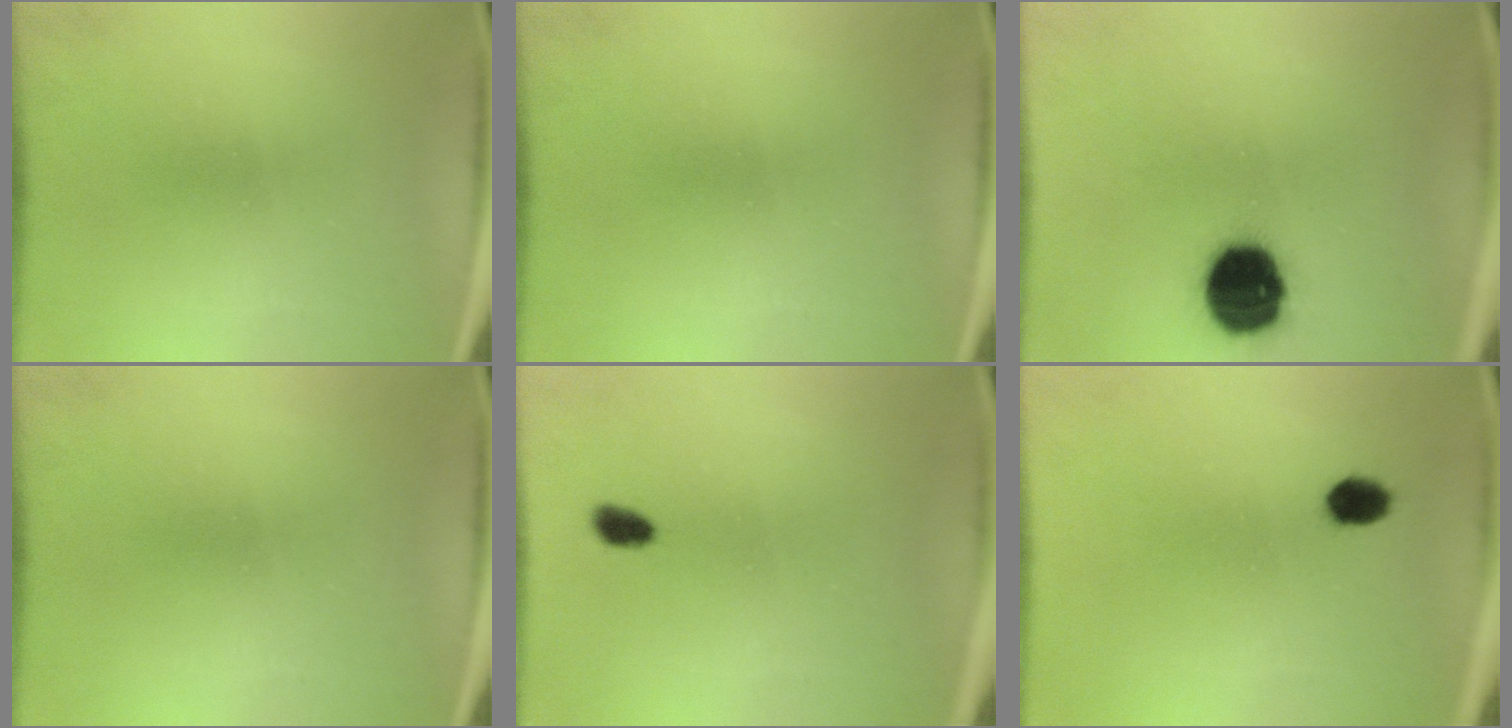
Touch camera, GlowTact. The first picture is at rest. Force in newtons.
{"total": 0.0}
{"total": 15.1}
{"total": 0.0}
{"total": 2.2}
{"total": 3.8}